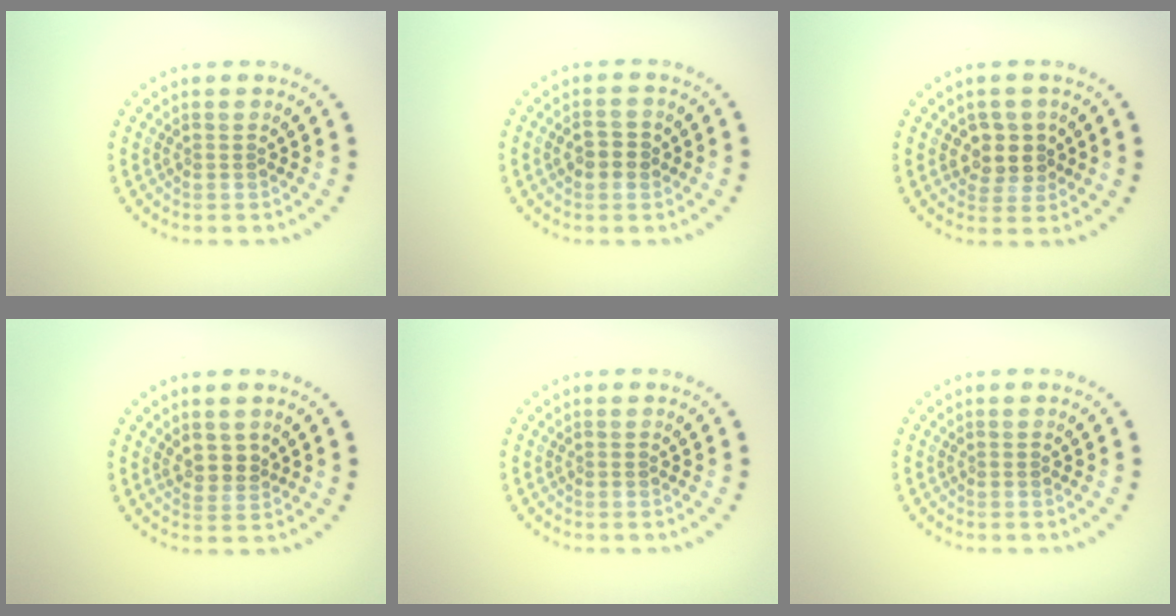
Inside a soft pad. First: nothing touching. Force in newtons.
{"total": 1.8, "press": 1.8, "slide": 0.1}
{"total": 2.8, "press": 2.5, "slide": 1.3}
{"total": 1.8, "press": 1.5, "slide": 1.1}
{"total": 0.0}
{"total": 0.0}